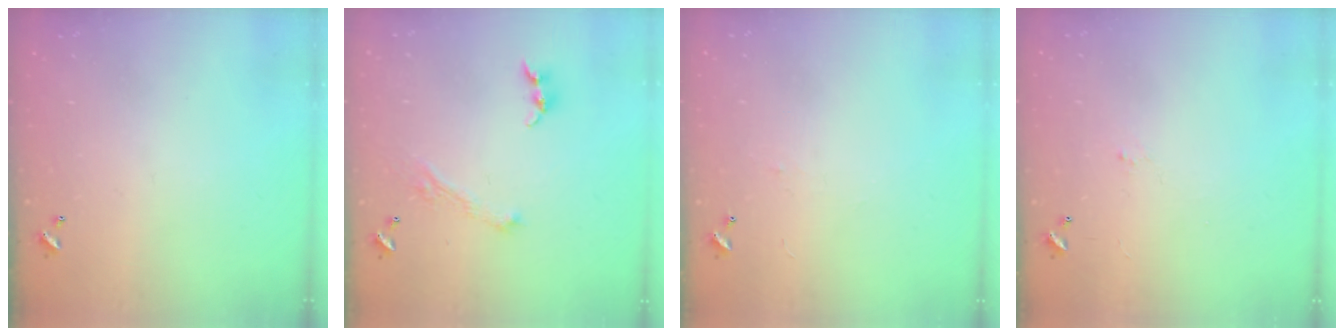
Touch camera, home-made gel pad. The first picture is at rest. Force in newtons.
{"total": 2.7, "press": 2.7, "slide": 0.4}
{"total": 2.3, "press": 2.3, "slide": 0.3}
{"total": 0.6, "press": 0.2, "slide": 0.6}